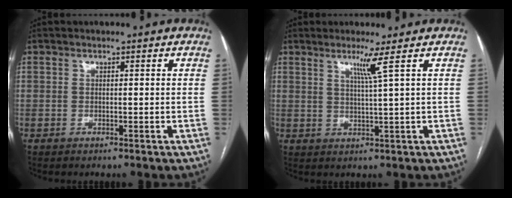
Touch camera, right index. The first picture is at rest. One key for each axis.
{"total": 3.4, "fx": 1.8, "fy": -1.5, "fz": 2.5, "tx": -0.052, "ty": -0.013, "tz": 0.039}